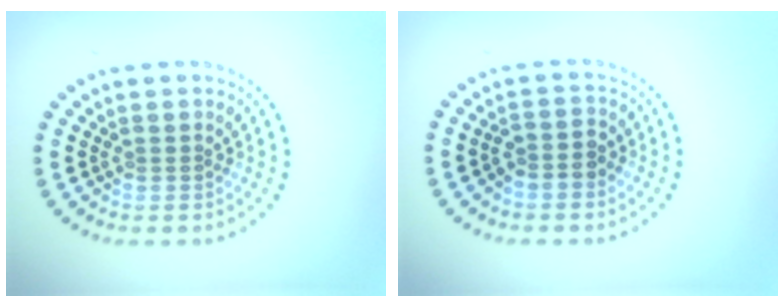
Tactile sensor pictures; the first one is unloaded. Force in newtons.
{"total": 1.9, "press": 1.7, "slide": 1.0}